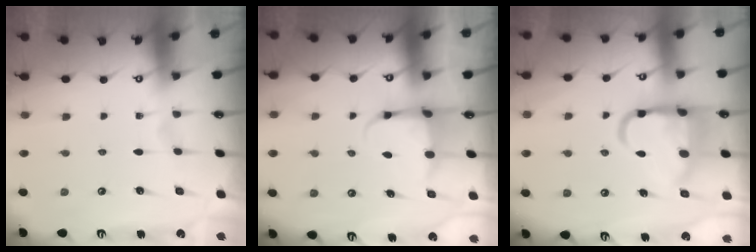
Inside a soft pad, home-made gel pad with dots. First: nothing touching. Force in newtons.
{"total": 3.9, "press": 3.8, "slide": 1.0}
{"total": 14.8, "press": 14.7, "slide": 1.7}